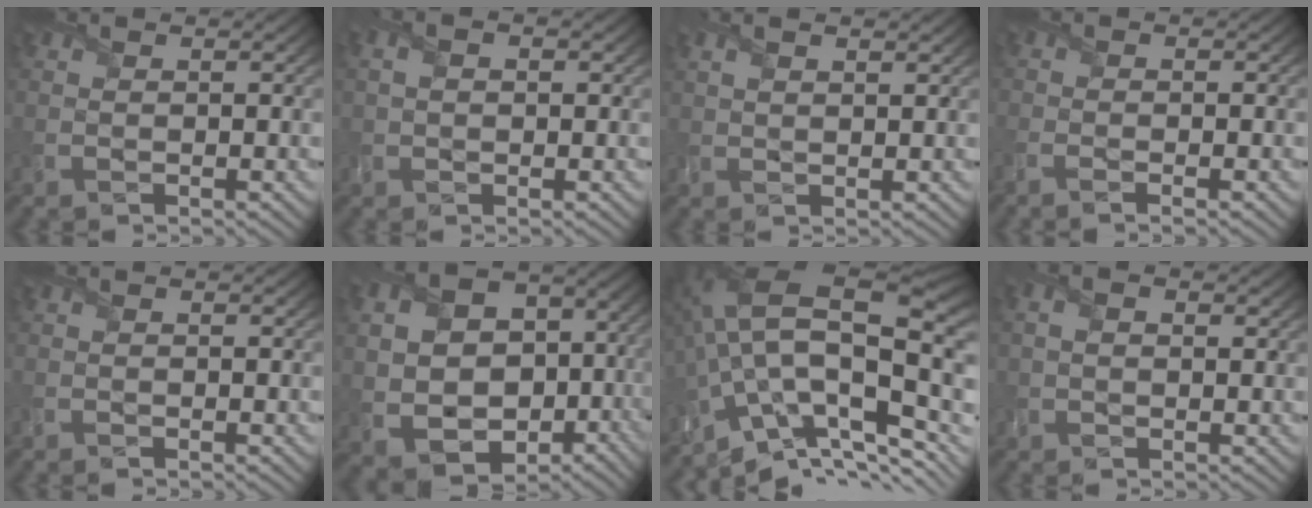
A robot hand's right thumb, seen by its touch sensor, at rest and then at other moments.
{"total": 2.3, "force": [0.3, 1.3, 1.8], "torque": [-0.039, 0.002, 0.008]}
{"total": 2.9, "force": [1.7, 0.8, 2.2], "torque": [-0.043, 0.005, 0.030]}
{"total": 1.8, "force": [-1.3, 0.0, 1.3], "torque": [-0.032, -0.004, -0.028]}
{"total": 0.7, "force": [-0.6, 0.1, 0.3], "torque": [-0.002, 0.001, -0.012]}
{"total": 13.9, "force": [-2.1, 10.6, 8.8], "torque": [-0.193, -0.030, -0.016]}
{"total": 16.1, "force": [-2.0, 8.3, 13.6], "torque": [-0.221, -0.011, -0.023]}
{"total": 2.1, "force": [0.0, 1.3, 1.7], "torque": [-0.037, 0.003, 0.001]}